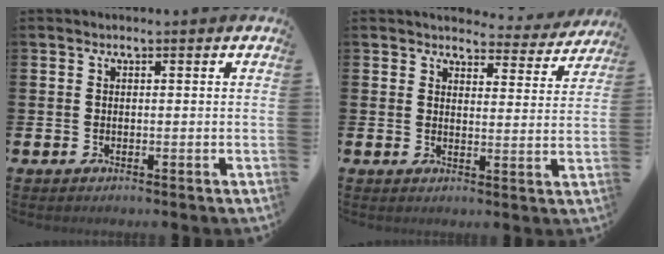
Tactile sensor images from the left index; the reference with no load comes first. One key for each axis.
{"total": 4.0, "fx": 3.8, "fy": 1.0, "fz": 0.3, "tx": -0.006, "ty": -0.031, "tz": 0.064}